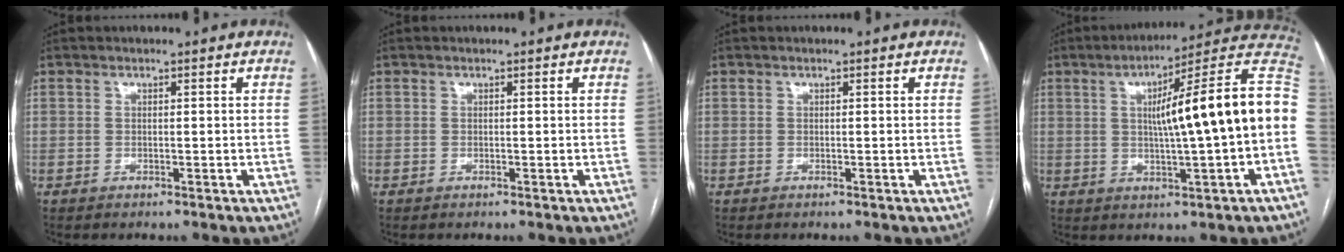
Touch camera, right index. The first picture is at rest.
{"total": 0.0}
{"total": 0.0}
{"total": 18.1, "force": [1.1, 0.0, 18.1], "torque": [-0.237, 0.034, 0.009]}